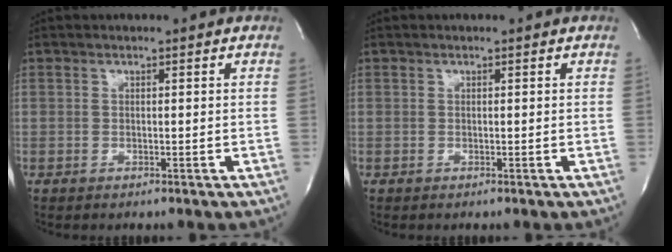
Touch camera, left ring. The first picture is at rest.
{"total": 0.0}